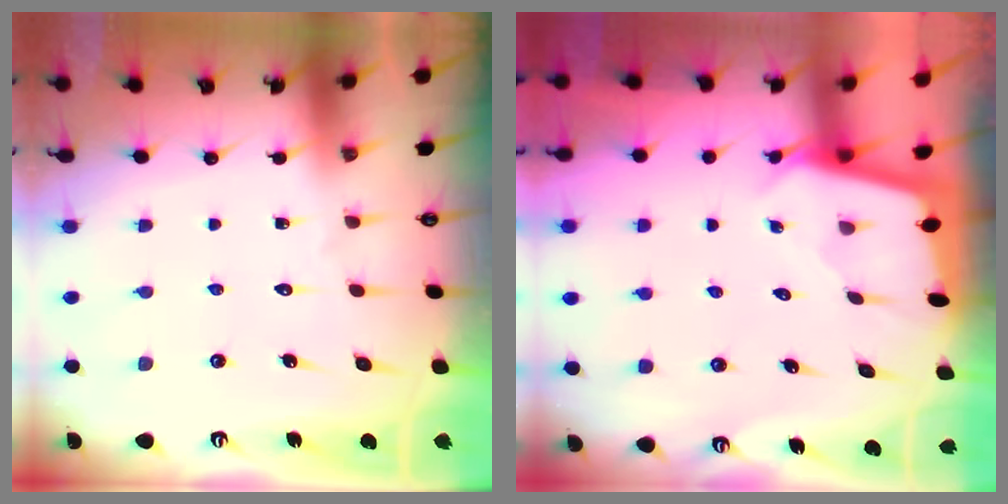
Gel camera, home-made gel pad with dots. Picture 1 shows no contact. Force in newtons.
{"total": 1.9, "press": 1.9, "slide": 0.2}